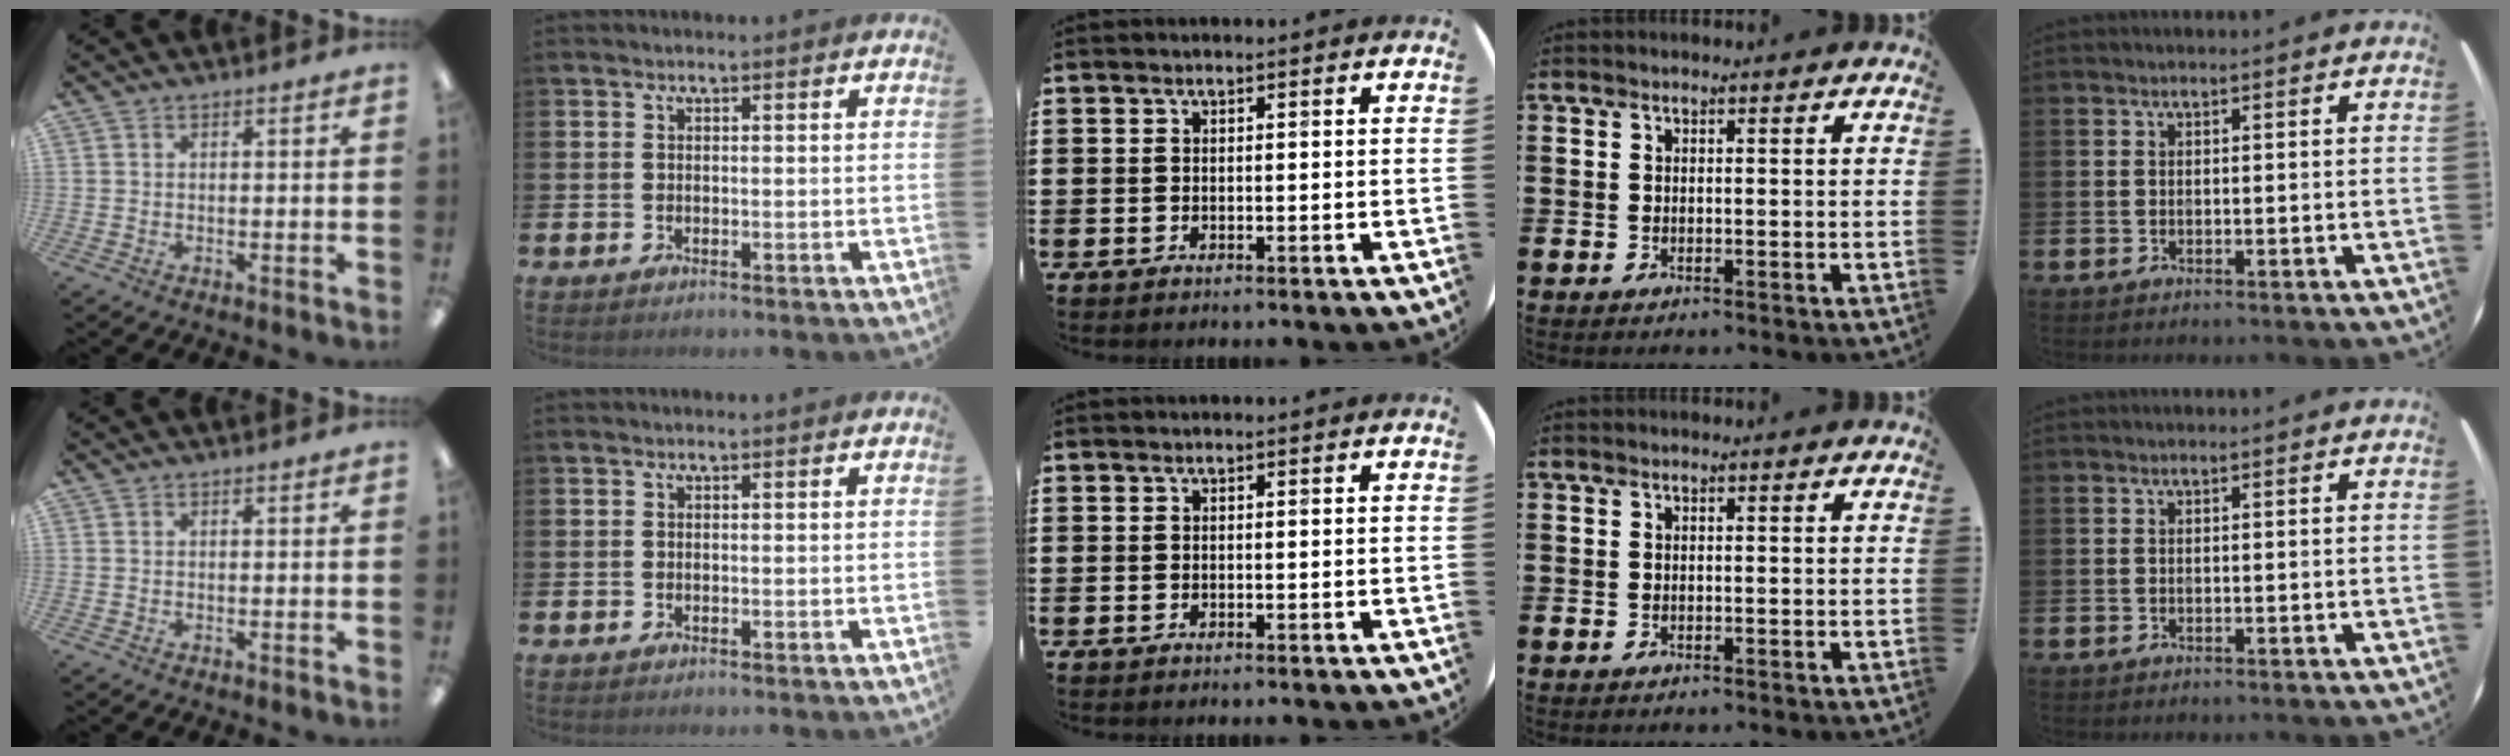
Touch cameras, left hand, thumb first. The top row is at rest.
{}